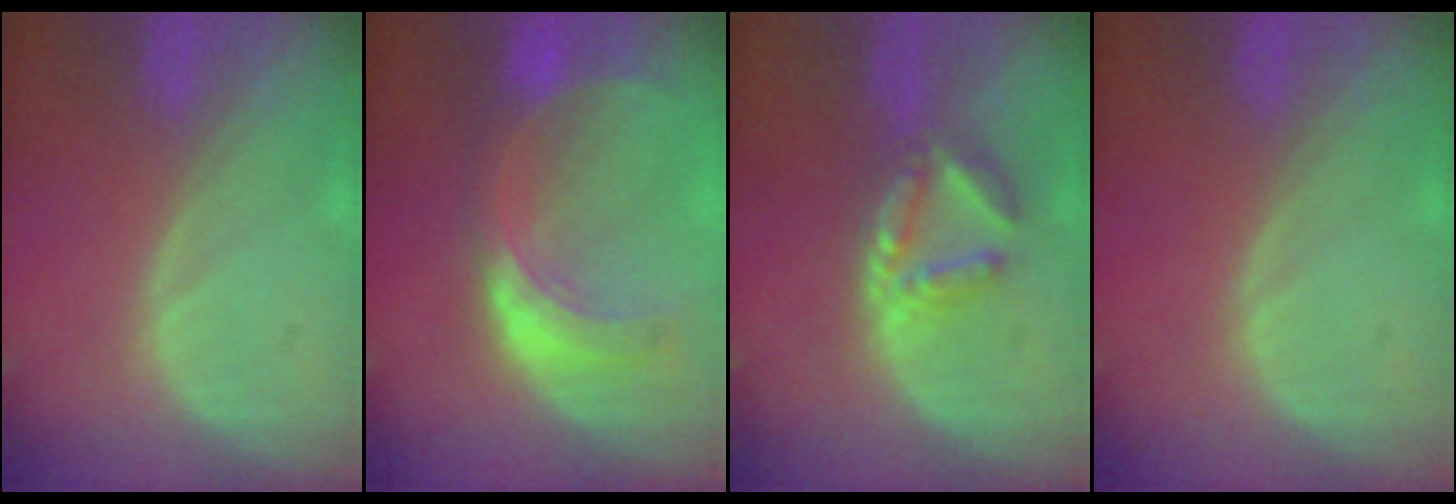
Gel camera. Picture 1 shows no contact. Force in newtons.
{"total": 8.2, "press": 7.3, "slide": 3.8}
{"total": 6.2, "press": 5.7, "slide": 2.5}
{"total": 0.0}